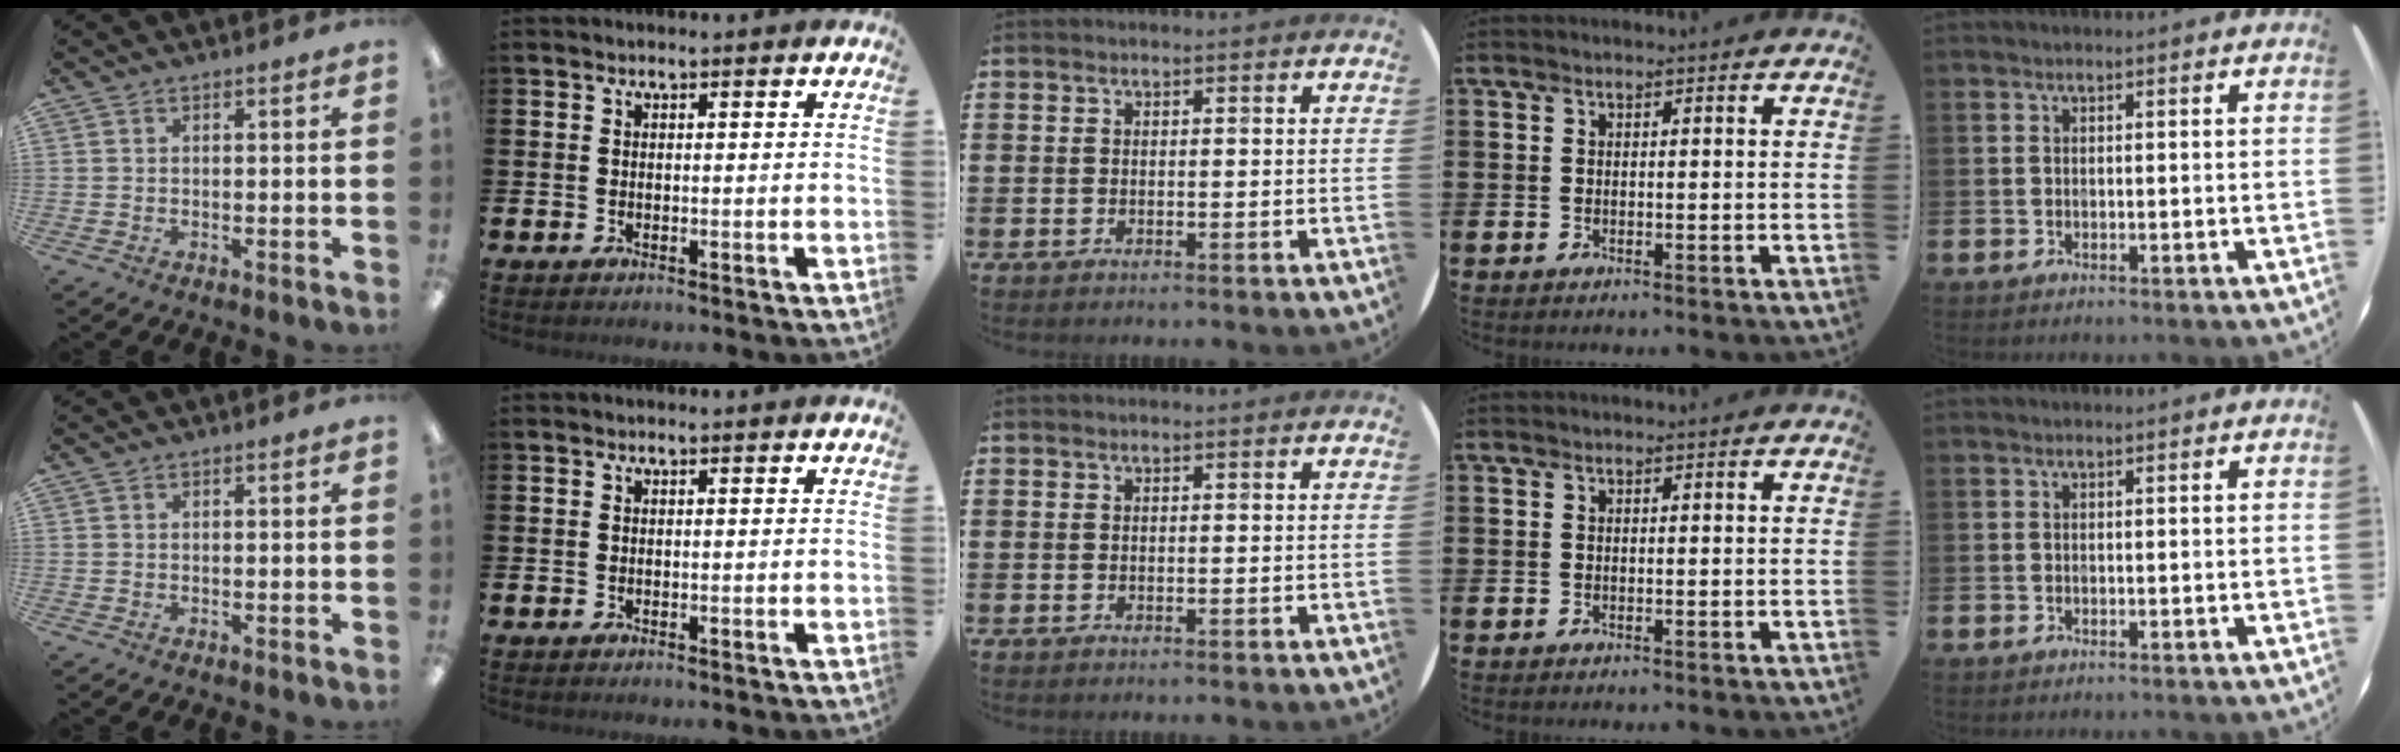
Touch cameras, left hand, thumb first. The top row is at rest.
{}